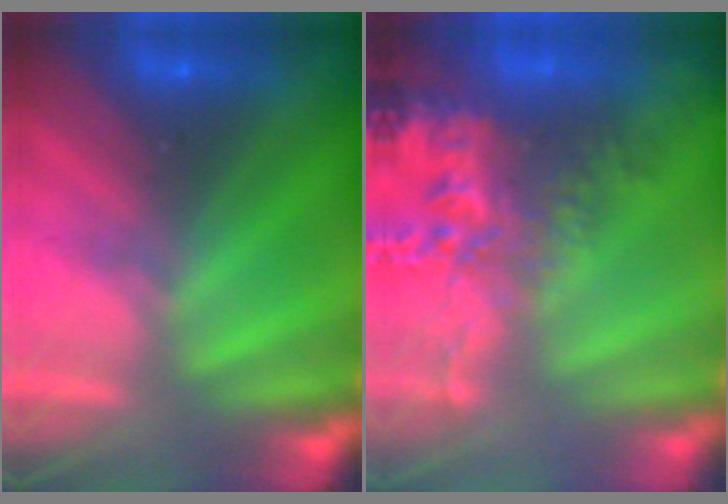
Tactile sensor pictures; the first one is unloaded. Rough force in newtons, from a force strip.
{"total": 7.7}